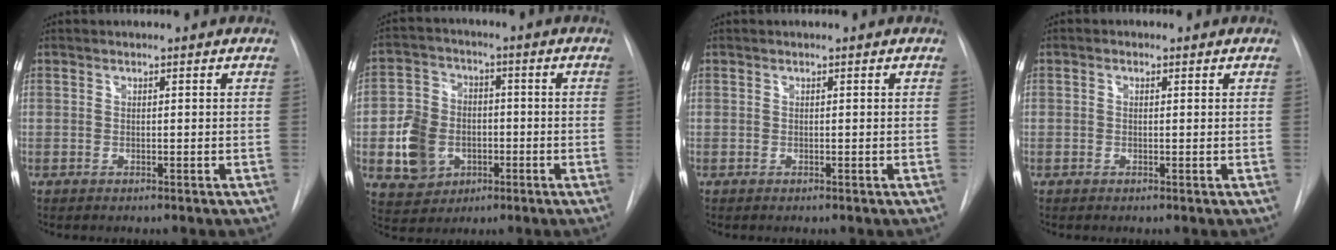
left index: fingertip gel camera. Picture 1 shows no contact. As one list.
[{"total": 9.6, "force": [-2.3, 8.2, 4.6], "torque": [-0.107, 0.018, -0.028]}, {"total": 0.0}, {"total": 0.8, "force": [0.1, 0.7, 0.3], "torque": [-0.005, 0.004, -0.002]}]